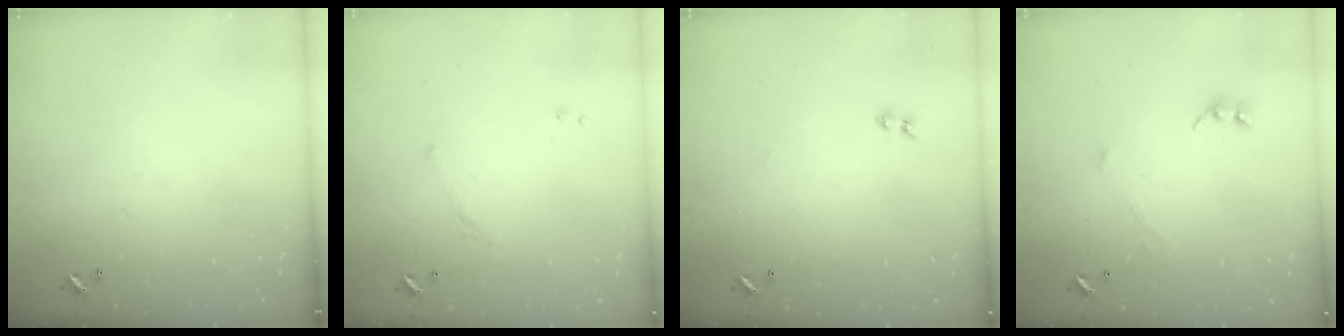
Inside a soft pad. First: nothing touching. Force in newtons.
{"total": 5.0, "press": 4.9, "slide": 0.9}
{"total": 1.1, "press": 0.9, "slide": 0.6}
{"total": 0.7, "press": 0.4, "slide": 0.5}